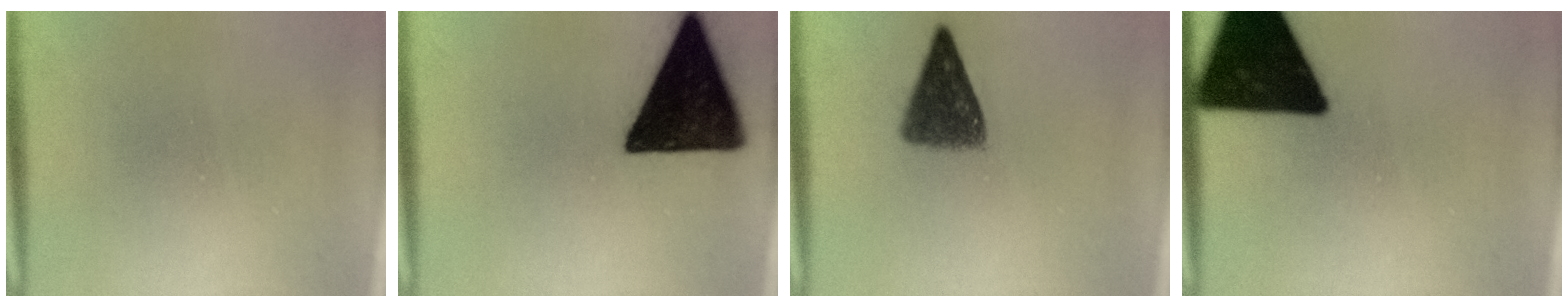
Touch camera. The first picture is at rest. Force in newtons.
{"total": 19.4}
{"total": 7.5}
{"total": 18.7}